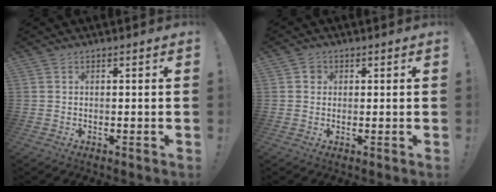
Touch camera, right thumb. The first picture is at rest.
{"total": 2.2, "force": [0.4, 2.1, 0.6], "torque": [-0.006, 0.003, 0.006]}